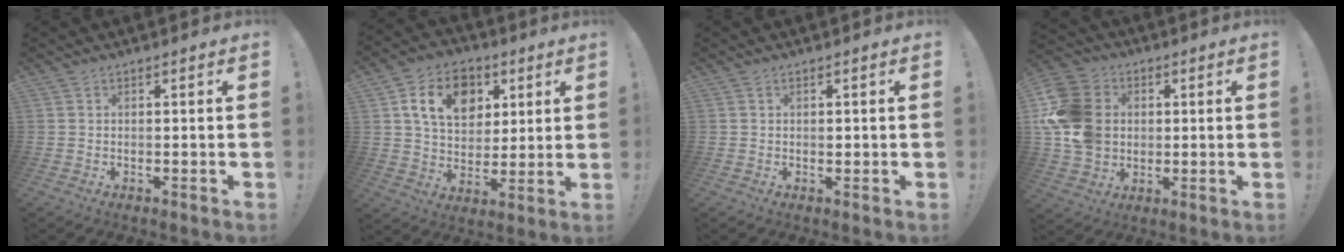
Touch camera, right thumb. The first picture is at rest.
{"total": 15.3, "force": [5.8, 11.2, 8.6], "torque": [-0.134, -0.013, 0.111]}
{"total": 0.6, "force": [-0.1, 0.6, 0.2], "torque": [0.002, 0.000, -0.004]}
{"total": 17.8, "force": [1.8, 14.7, 9.9], "torque": [-0.185, 0.004, 0.042]}